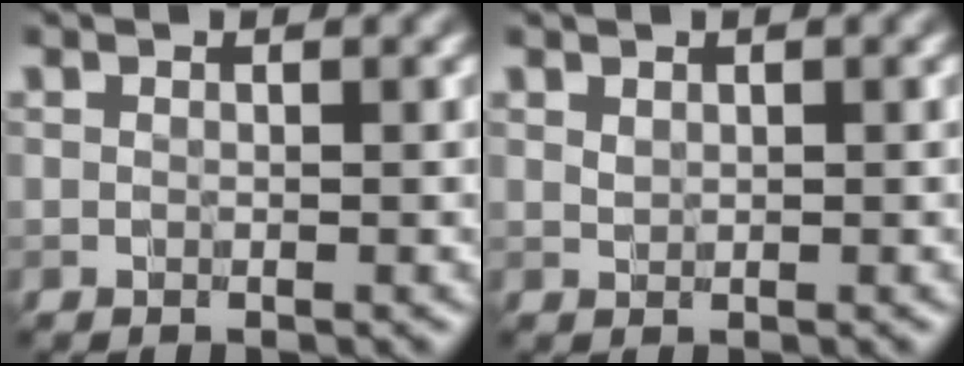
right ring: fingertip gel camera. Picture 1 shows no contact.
{"total": 0.5, "force": [0.5, 0.2, 0.2], "torque": [-0.006, 0.000, 0.012]}